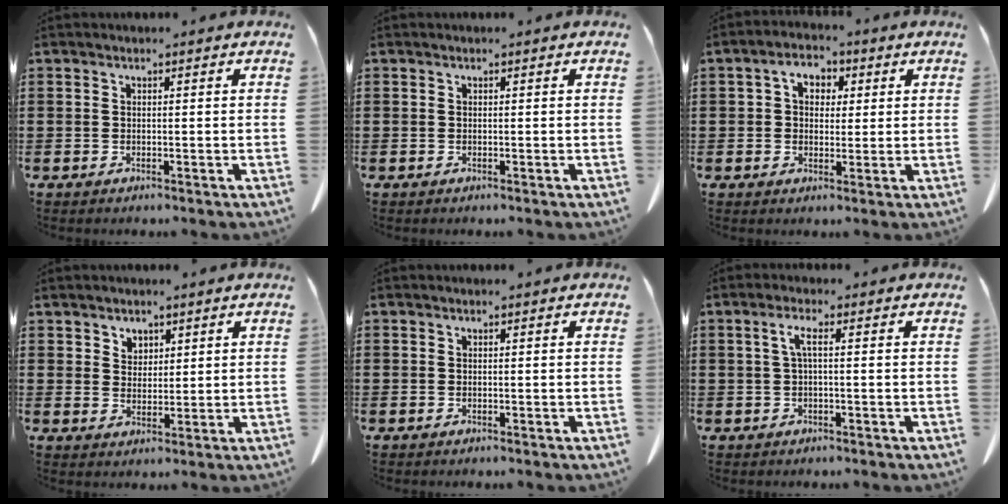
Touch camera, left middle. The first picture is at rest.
{"total": 0.0}
{"total": 4.3, "force": [1.3, 3.2, 2.6], "torque": [-0.057, 0.010, 0.016]}
{"total": 3.2, "force": [2.5, 2.0, 0.2], "torque": [-0.006, -0.002, 0.047]}
{"total": 0.0}
{"total": 2.7, "force": [0.3, 0.4, 2.7], "torque": [-0.053, 0.005, 0.004]}